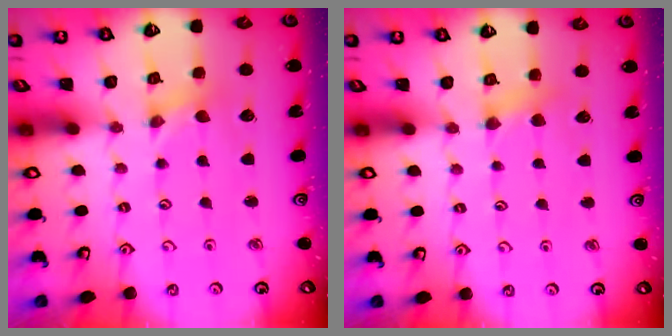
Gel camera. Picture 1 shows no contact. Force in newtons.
{"total": 5.2, "press": 5.1, "slide": 0.7}